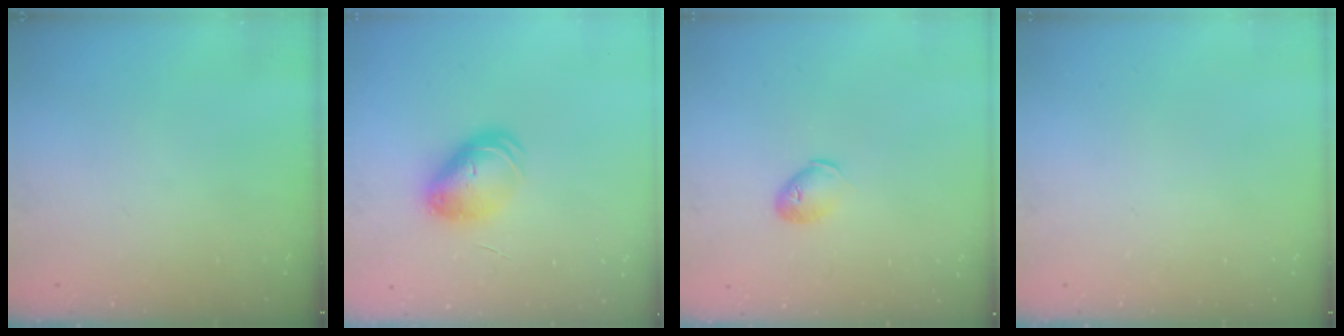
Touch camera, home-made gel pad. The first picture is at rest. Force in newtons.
{"total": 8.3, "press": 8.2, "slide": 0.7}
{"total": 7.8, "press": 7.6, "slide": 1.7}
{"total": 0.0}